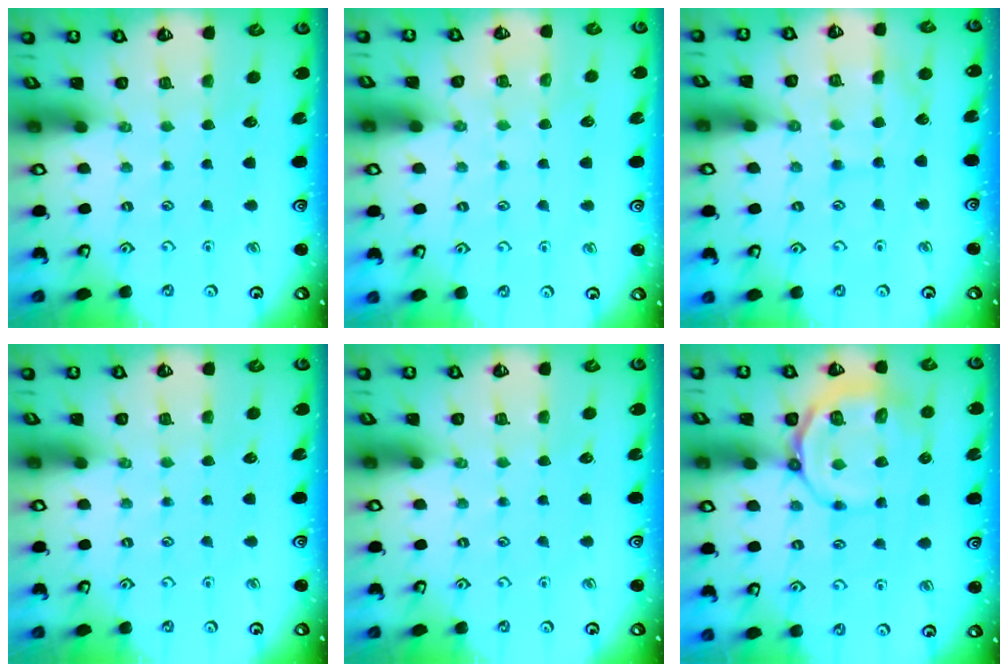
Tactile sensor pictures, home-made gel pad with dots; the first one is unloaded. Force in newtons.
{"total": 5.6, "press": 5.6, "slide": 0.6}
{"total": 8.4, "press": 8.3, "slide": 1.0}
{"total": 0.0}
{"total": 0.0}
{"total": 11.1, "press": 10.8, "slide": 2.3}